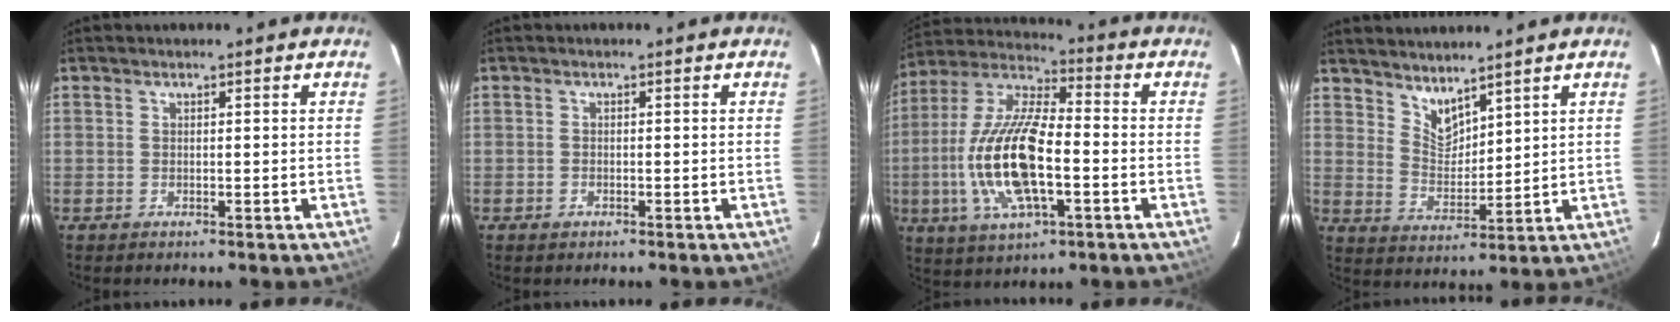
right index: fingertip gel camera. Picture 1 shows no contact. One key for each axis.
{"total": 0.9, "fx": -0.6, "fy": 0.6, "fz": 0.3, "tx": -0.006, "ty": 0.001, "tz": -0.010}
{"total": 18.2, "fx": -3.8, "fy": 6.5, "fz": 16.6, "tx": -0.343, "ty": -0.005, "tz": -0.075}
{"total": 6.1, "fx": 5.2, "fy": 2.0, "fz": 2.3, "tx": -0.034, "ty": -0.003, "tz": 0.104}